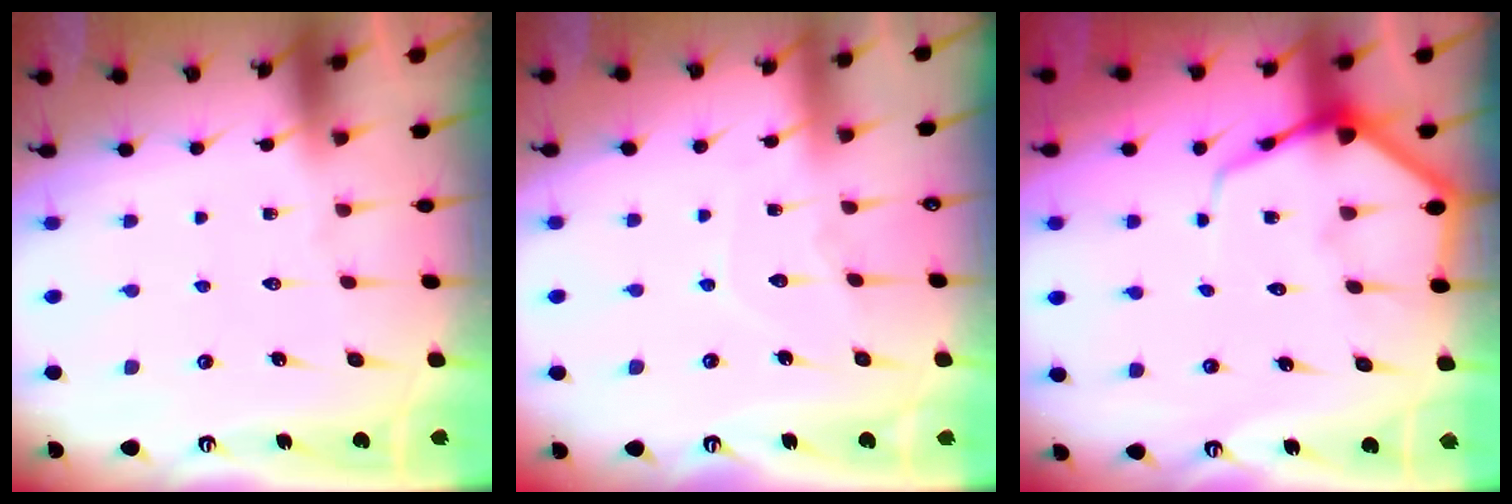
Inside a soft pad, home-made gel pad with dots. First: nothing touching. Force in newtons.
{"total": 5.2, "press": 5.2, "slide": 0.5}
{"total": 7.3, "press": 7.3, "slide": 0.6}